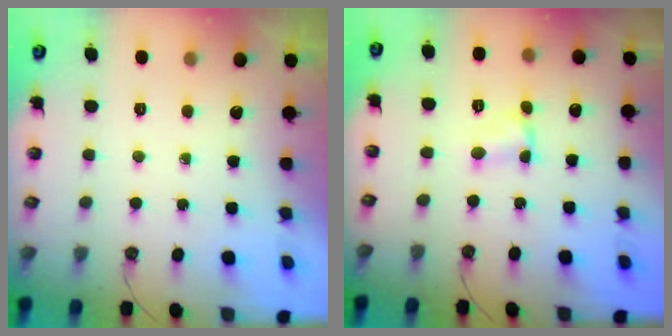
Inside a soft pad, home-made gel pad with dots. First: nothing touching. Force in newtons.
{"total": 1.9, "press": 1.9, "slide": 0.2}